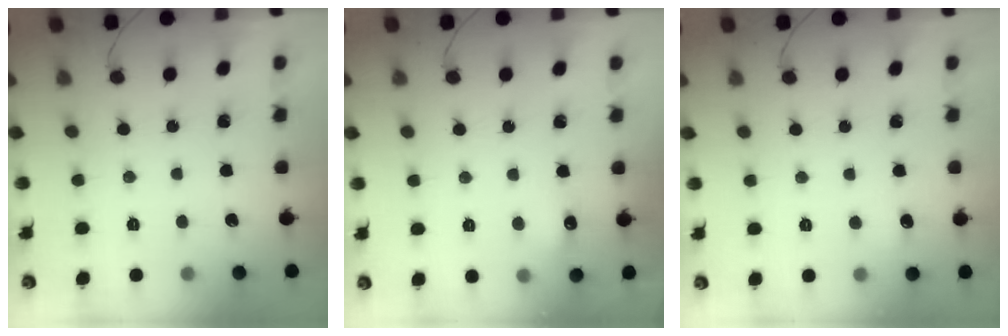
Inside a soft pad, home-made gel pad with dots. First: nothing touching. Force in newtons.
{"total": 5.6, "press": 5.4, "slide": 1.5}
{"total": 4.6, "press": 4.3, "slide": 1.4}